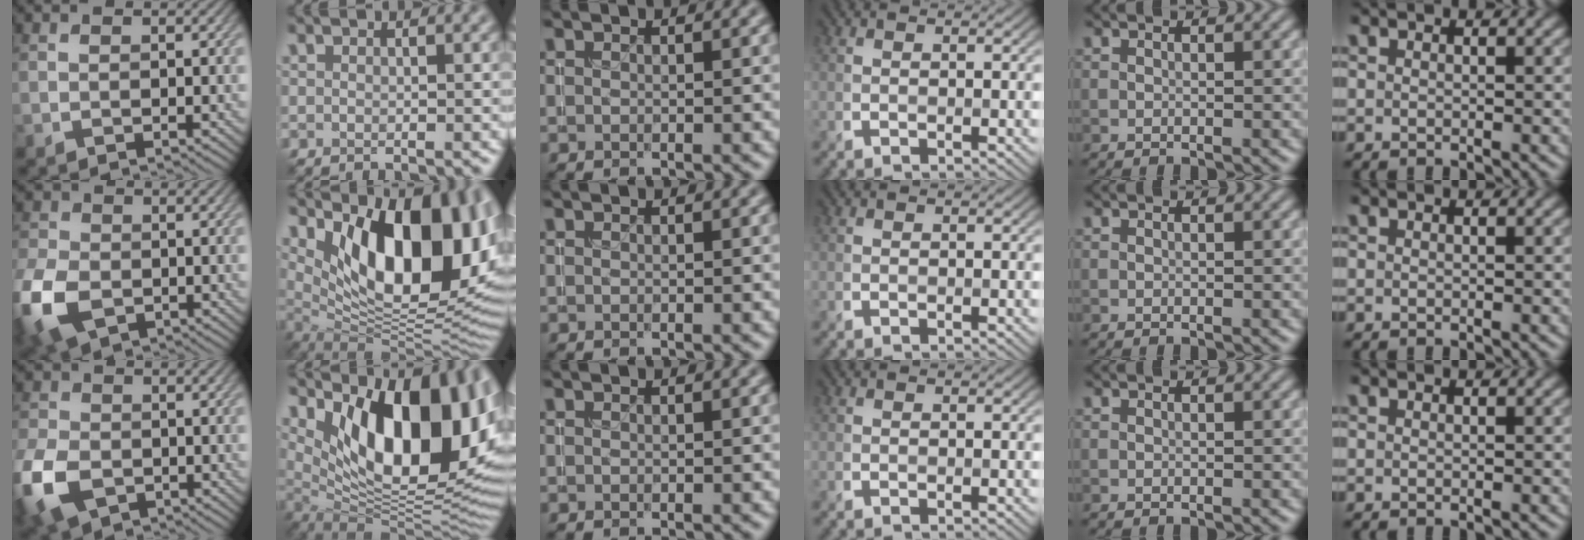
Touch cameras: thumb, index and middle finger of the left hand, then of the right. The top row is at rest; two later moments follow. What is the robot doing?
{"motion": "insert", "object": "coin"}